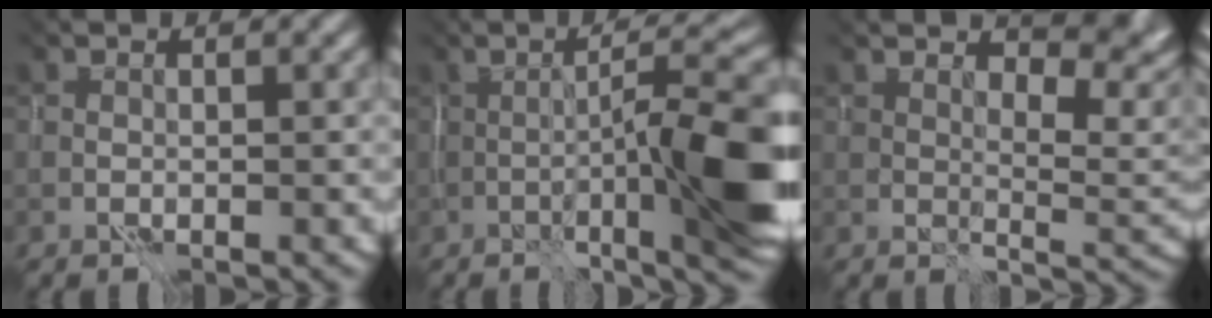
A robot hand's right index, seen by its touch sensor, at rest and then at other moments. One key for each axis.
{"total": 9.4, "fx": -4.3, "fy": 0.1, "fz": 8.4, "tx": -0.110, "ty": 0.001, "tz": -0.047}
{"total": 5.7, "fx": 2.9, "fy": 2.6, "fz": 4.1, "tx": -0.050, "ty": -0.005, "tz": 0.065}